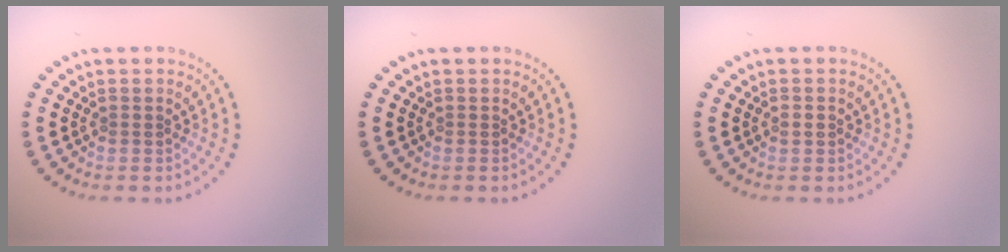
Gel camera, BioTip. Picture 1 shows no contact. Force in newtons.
{"total": 0.0}
{"total": 1.1, "press": 1.0, "slide": 0.2}